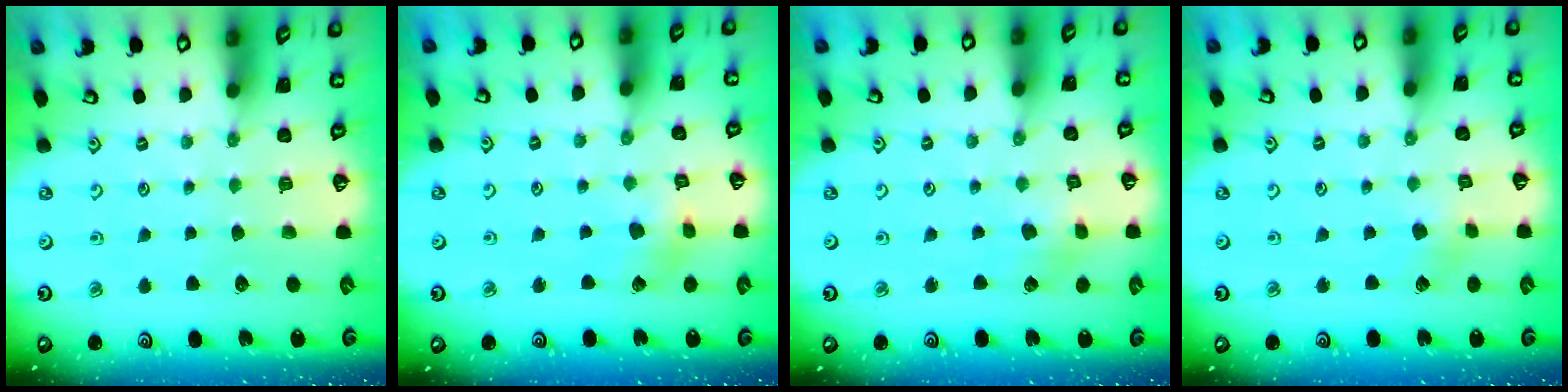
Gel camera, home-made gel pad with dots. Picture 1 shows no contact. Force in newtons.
{"total": 3.9, "press": 3.8, "slide": 0.4}
{"total": 2.8, "press": 2.8, "slide": 0.1}
{"total": 2.4, "press": 2.2, "slide": 0.9}